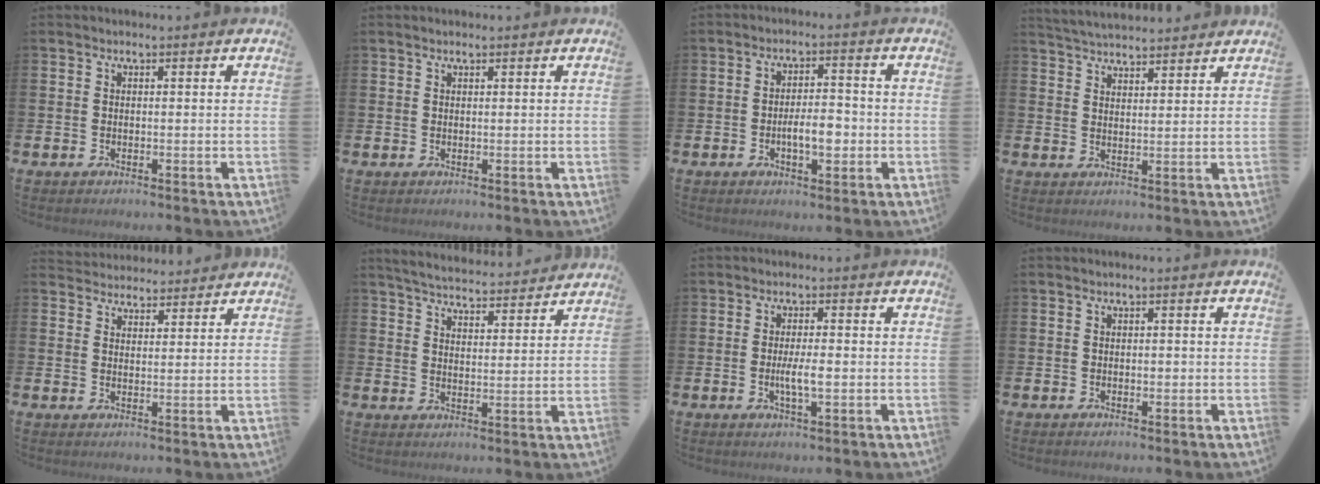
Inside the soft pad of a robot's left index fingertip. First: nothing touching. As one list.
[{"total": 0.6, "force": [0.5, 0.1, 0.2], "torque": [-0.004, 0.001, 0.009]}, {"total": 4.4, "force": [-1.2, 1.9, 3.8], "torque": [-0.061, 0.003, -0.027]}, {"total": 4.1, "force": [4.0, 0.4, 0.0], "torque": [-0.021, -0.016, 0.076]}, {"total": 3.6, "force": [3.5, 0.9, -0.5], "torque": [-0.004, -0.016, 0.065]}, {"total": 5.2, "force": [5.2, 0.5, 0.5], "torque": [-0.029, -0.038, 0.091]}, {"total": 3.3, "force": [-0.6, 0.8, 3.2], "torque": [-0.056, -0.004, -0.010]}, {"total": 0.7, "force": [-0.2, 0.4, 0.5], "torque": [-0.010, 0.002, -0.005]}]